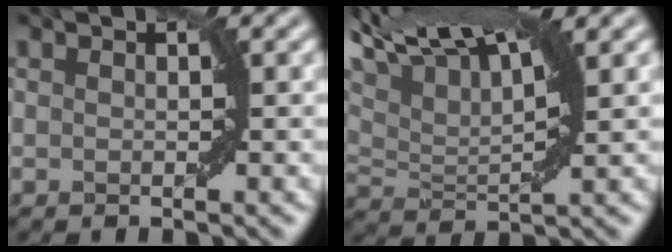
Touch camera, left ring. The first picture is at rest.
{"total": 9.6, "force": [5.6, 3.5, 7.0], "torque": [-0.128, 0.034, 0.096]}